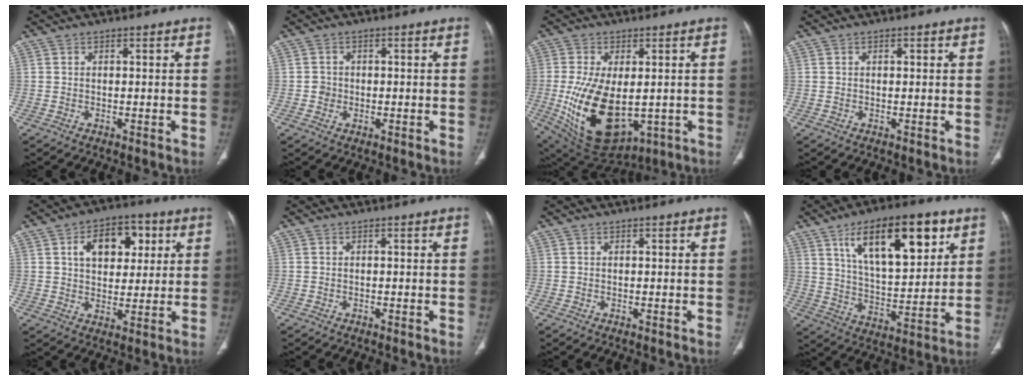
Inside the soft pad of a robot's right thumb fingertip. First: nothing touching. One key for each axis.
{"total": 1.9, "fx": -0.3, "fy": 1.8, "fz": 0.5, "tx": 0.000, "ty": 0.006, "tz": -0.006}
{"total": 18.1, "fx": -2.4, "fy": 10.1, "fz": 14.8, "tx": -0.278, "ty": -0.021, "tz": -0.007}
{"total": 0.7, "fx": 0.3, "fy": 0.3, "fz": 0.5, "tx": -0.009, "ty": 0.001, "tz": 0.004}
{"total": 12.0, "fx": 4.0, "fy": 7.7, "fz": 8.3, "tx": -0.084, "ty": 0.002, "tz": 0.060}
{"total": 0.0}
{"total": 0.0}
{"total": 19.9, "fx": 9.6, "fy": 8.0, "fz": 15.5, "tx": -0.211, "ty": -0.034, "tz": 0.165}